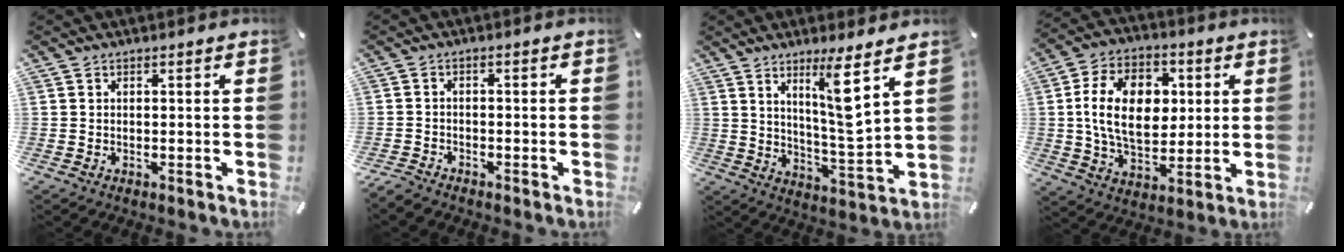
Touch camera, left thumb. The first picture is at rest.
{"total": 2.4, "force": [-2.2, 0.8, 0.6], "torque": [-0.025, 0.006, -0.047]}
{"total": 10.9, "force": [5.7, 1.1, 9.3], "torque": [-0.150, -0.041, 0.090]}
{"total": 16.6, "force": [2.0, 11.4, 11.9], "torque": [-0.229, 0.013, 0.032]}